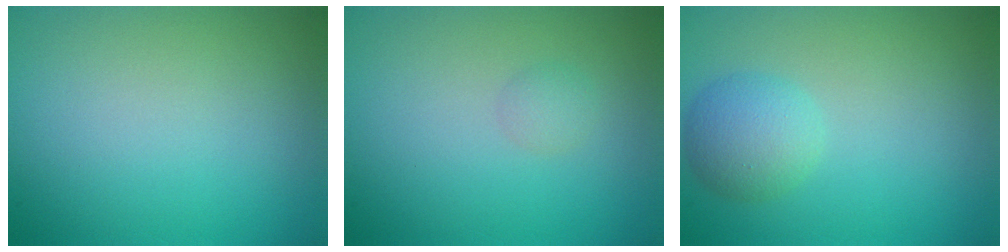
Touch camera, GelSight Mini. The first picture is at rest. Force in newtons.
{"total": 1.0, "press": 1.0, "slide": 0.0}
{"total": 2.9, "press": 2.9, "slide": 0.1}